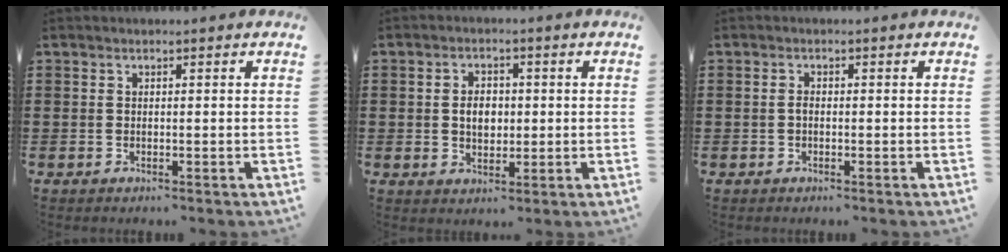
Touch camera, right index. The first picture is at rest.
{"total": 3.6, "force": [0.1, 2.4, 2.7], "torque": [-0.043, 0.003, -0.005]}
{"total": 0.9, "force": [-0.3, 0.4, 0.7], "torque": [-0.024, -0.005, -0.007]}